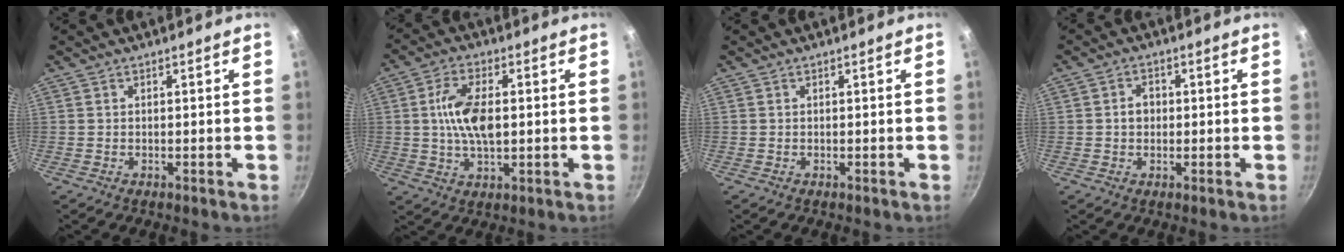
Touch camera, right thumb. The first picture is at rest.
{"total": 9.9, "force": [0.8, 4.9, 8.5], "torque": [-0.156, 0.009, 0.012]}
{"total": 0.0}
{"total": 3.1, "force": [0.1, 2.6, 1.8], "torque": [-0.011, 0.010, -0.001]}